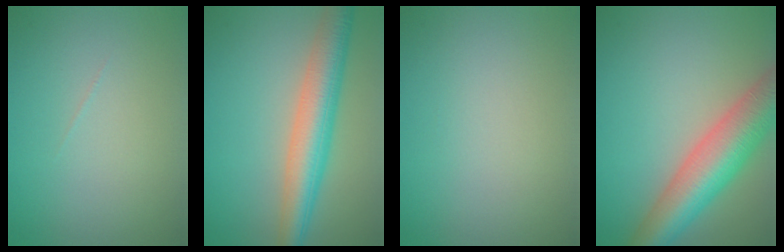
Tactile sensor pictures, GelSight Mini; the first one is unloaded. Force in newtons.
{"total": 6.4, "press": 6.4, "slide": 0.2}
{"total": 0.0}
{"total": 8.7, "press": 8.7, "slide": 0.3}